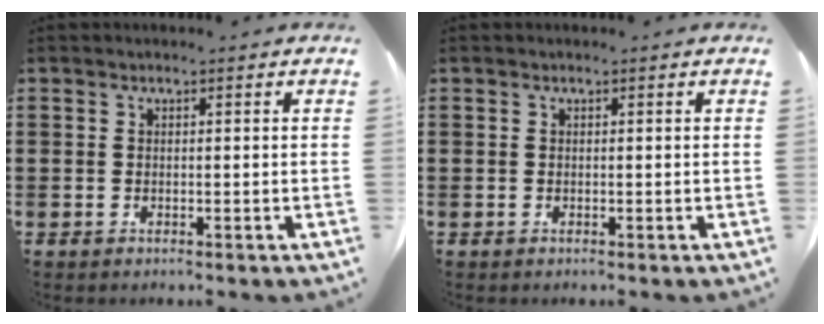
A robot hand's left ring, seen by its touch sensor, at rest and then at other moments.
{"total": 0.0}